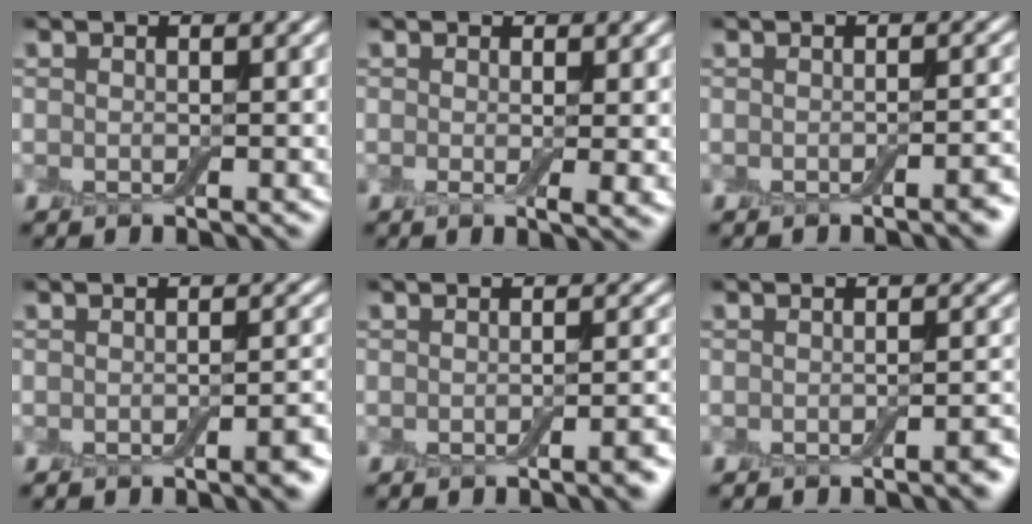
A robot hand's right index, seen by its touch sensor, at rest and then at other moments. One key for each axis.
{"total": 2.5, "fx": 0.2, "fy": 0.6, "fz": 2.4, "tx": -0.030, "ty": -0.010, "tz": 0.005}
{"total": 1.4, "fx": -0.8, "fy": 0.3, "fz": 1.1, "tx": -0.011, "ty": 0.003, "tz": -0.011}
{"total": 2.2, "fx": -1.3, "fy": 0.6, "fz": 1.7, "tx": -0.021, "ty": 0.000, "tz": -0.021}
{"total": 1.7, "fx": -0.8, "fy": 0.4, "fz": 1.4, "tx": -0.013, "ty": 0.003, "tz": -0.013}
{"total": 1.5, "fx": -1.1, "fy": 0.3, "fz": 1.1, "tx": -0.008, "ty": 0.002, "tz": -0.017}